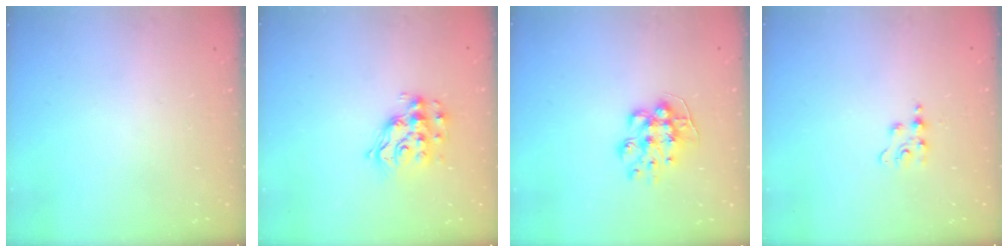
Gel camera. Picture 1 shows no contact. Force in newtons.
{"total": 12.2, "press": 12.2, "slide": 0.8}
{"total": 9.5, "press": 9.5, "slide": 0.7}
{"total": 3.4, "press": 3.4, "slide": 0.4}